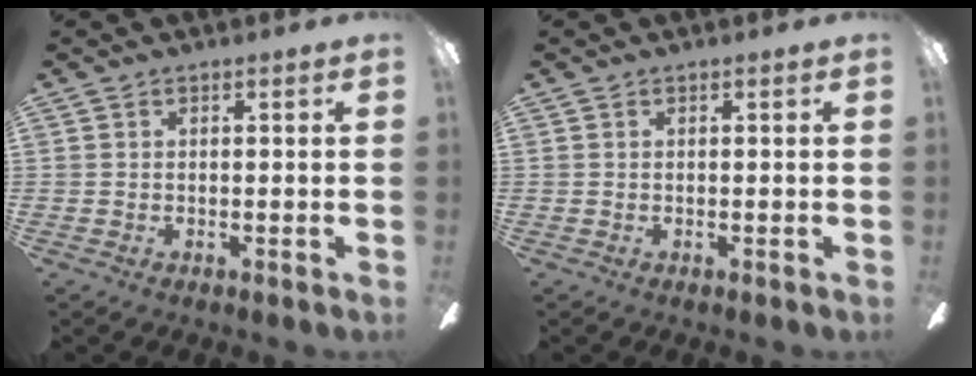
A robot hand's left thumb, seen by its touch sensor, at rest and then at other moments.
{"total": 0.0}